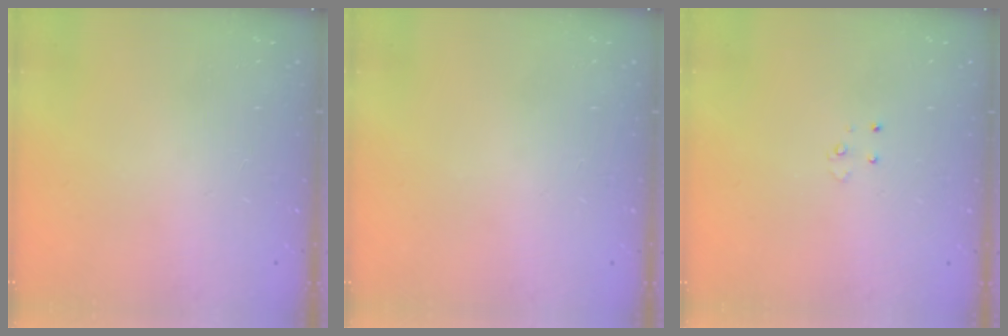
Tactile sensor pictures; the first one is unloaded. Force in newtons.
{"total": 0.0}
{"total": 3.0, "press": 3.0, "slide": 0.4}